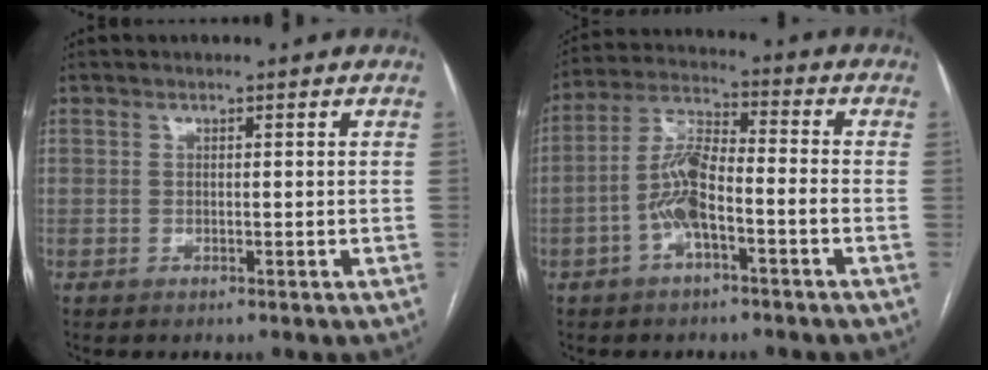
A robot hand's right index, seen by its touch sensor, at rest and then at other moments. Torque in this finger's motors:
{"motor_torque": [1.52, -0.46, 0.75, 0.17]}